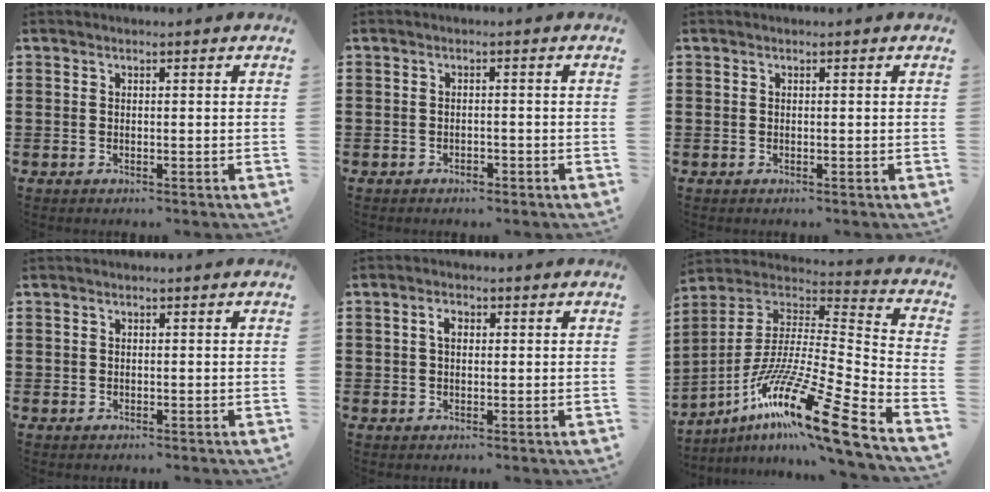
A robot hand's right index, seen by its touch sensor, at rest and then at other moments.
{"total": 1.2, "force": [-1.1, 0.3, 0.2], "torque": [-0.009, -0.002, -0.024]}
{"total": 0.0}
{"total": 0.0}
{"total": 1.9, "force": [0.3, 1.2, 1.5], "torque": [-0.031, 0.008, 0.004]}
{"total": 18.1, "force": [-11.9, 1.5, 13.5], "torque": [-0.247, 0.007, -0.219]}